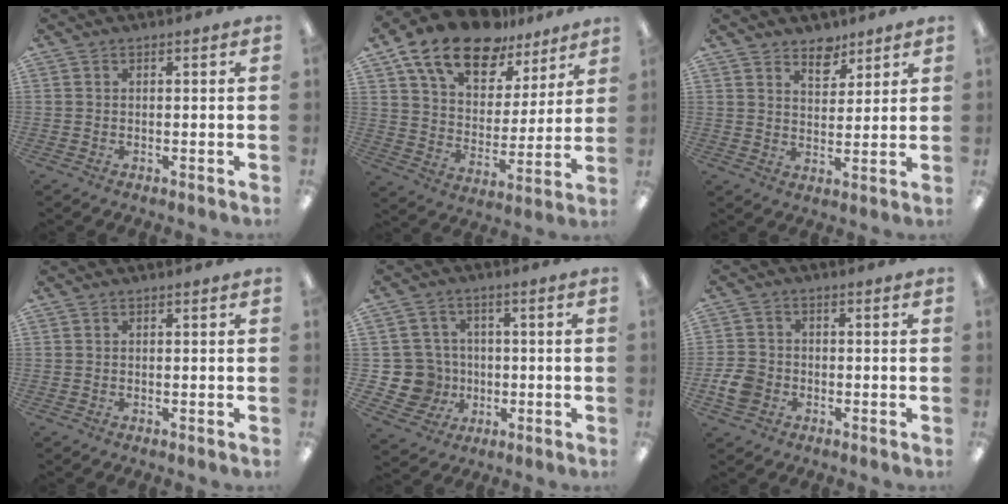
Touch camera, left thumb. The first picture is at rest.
{"total": 17.6, "force": [12.2, 9.2, 8.7], "torque": [-0.164, -0.065, 0.221]}
{"total": 6.3, "force": [5.1, 3.4, 1.4], "torque": [-0.013, -0.030, 0.091]}
{"total": 0.0}
{"total": 10.4, "force": [-1.3, 9.9, 2.8], "torque": [-0.086, 0.014, -0.014]}
{"total": 5.8, "force": [-1.9, 4.7, 2.8], "torque": [-0.056, 0.007, -0.037]}